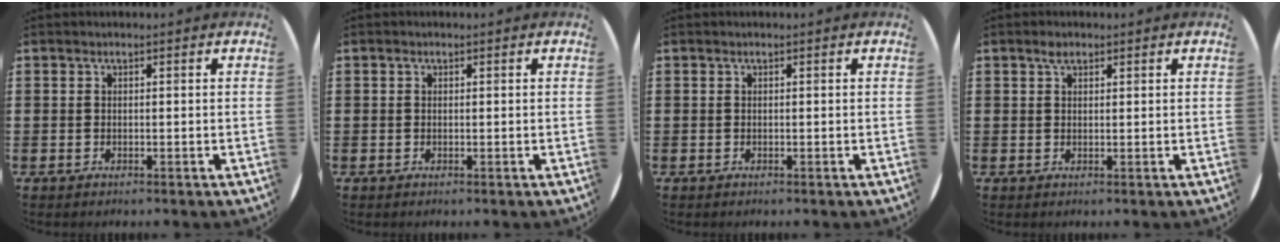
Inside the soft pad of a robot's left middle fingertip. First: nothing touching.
{"total": 0.0}
{"total": 0.0}
{"total": 1.4, "force": [1.0, 0.6, 0.8], "torque": [-0.010, 0.002, 0.015]}